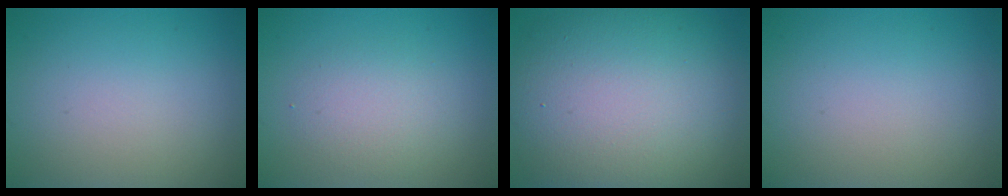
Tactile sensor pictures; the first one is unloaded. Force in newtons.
{"total": 2.6, "press": 2.6, "slide": 0.1}
{"total": 15.2, "press": 15.2, "slide": 1.1}
{"total": 0.0}